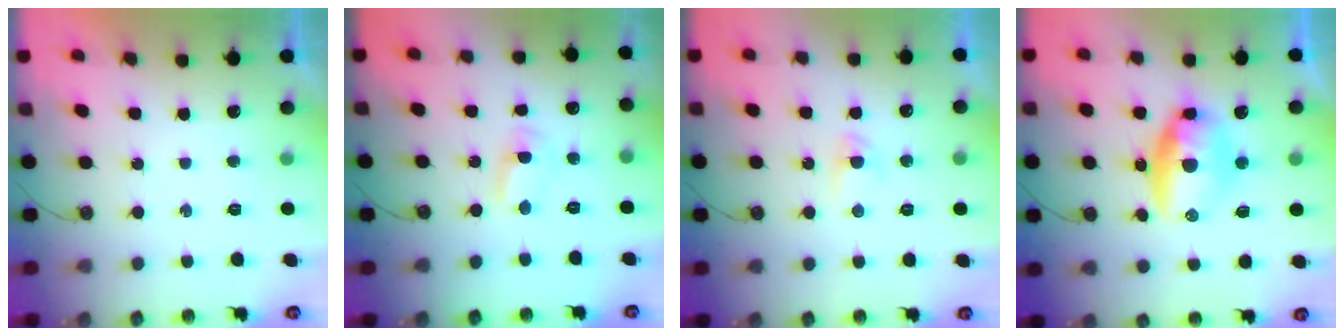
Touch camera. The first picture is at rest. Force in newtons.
{"total": 2.7, "press": 2.7, "slide": 0.3}
{"total": 3.7, "press": 3.7, "slide": 0.6}
{"total": 11.4, "press": 11.1, "slide": 2.8}